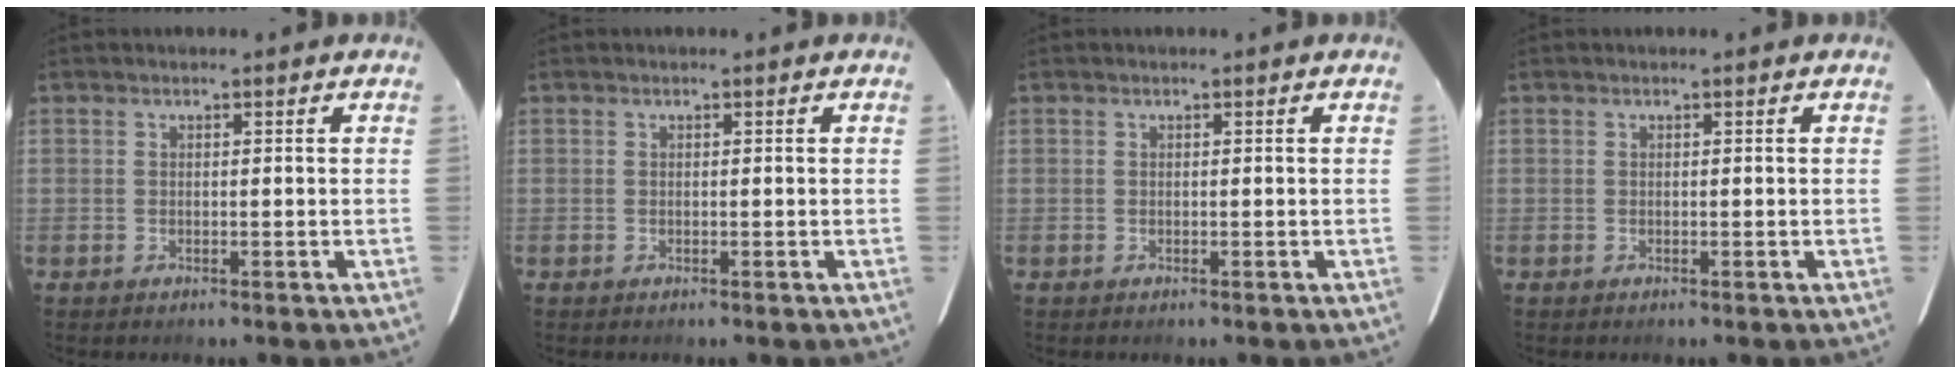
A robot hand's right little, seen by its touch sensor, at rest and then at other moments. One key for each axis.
{"total": 0.0}
{"total": 0.0}
{"total": 0.0}